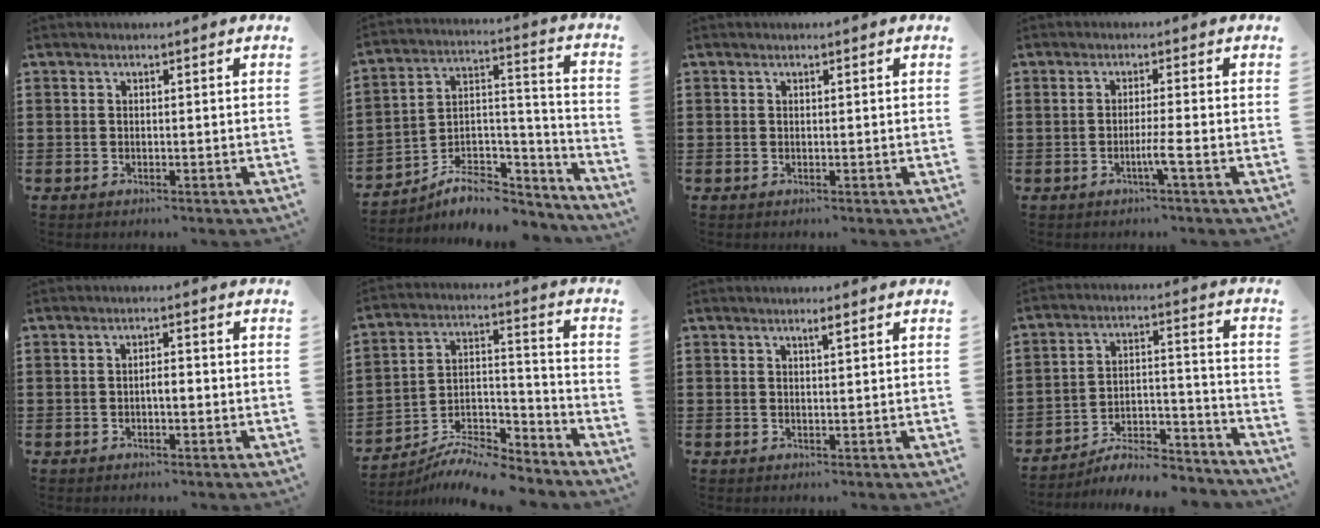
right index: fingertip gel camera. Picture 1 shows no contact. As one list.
[{"total": 7.5, "force": [-5.6, 4.2, 2.6], "torque": [-0.046, 0.017, -0.102]}, {"total": 0.0}, {"total": 3.2, "force": [-1.2, -0.3, 2.9], "torque": [-0.049, -0.008, -0.025]}, {"total": 2.0, "force": [-0.6, 0.4, 1.8], "torque": [-0.034, 0.002, -0.011]}, {"total": 8.6, "force": [-8.1, 1.4, 2.7], "torque": [-0.039, 0.018, -0.156]}, {"total": 1.4, "force": [0.9, 0.2, 1.1], "torque": [-0.015, -0.001, 0.012]}, {"total": 7.4, "force": [-6.7, 1.5, 2.7], "torque": [-0.038, 0.014, -0.129]}]